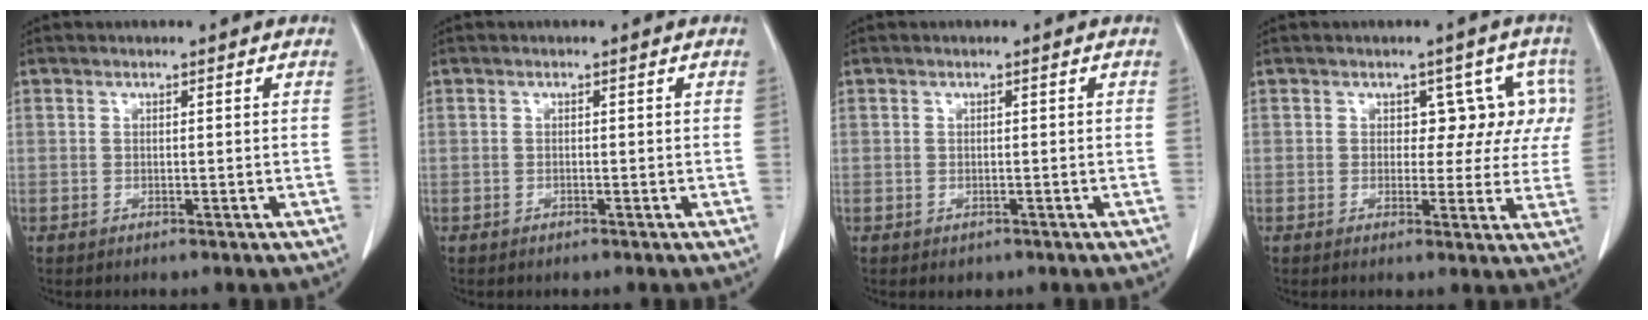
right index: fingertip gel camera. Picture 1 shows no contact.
{"total": 0.0}
{"total": 1.2, "force": [-0.7, 1.0, 0.3], "torque": [-0.005, 0.002, -0.004]}
{"total": 6.3, "force": [1.7, 4.5, 4.1], "torque": [-0.013, 0.022, 0.015]}